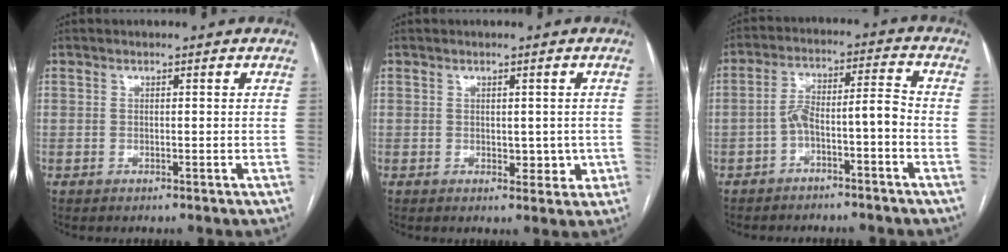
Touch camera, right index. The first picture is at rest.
{"total": 3.1, "force": [-0.2, 2.0, 2.4], "torque": [-0.023, 0.000, 0.004]}
{"total": 6.8, "force": [-2.9, 1.2, 6.0], "torque": [-0.109, 0.039, -0.048]}